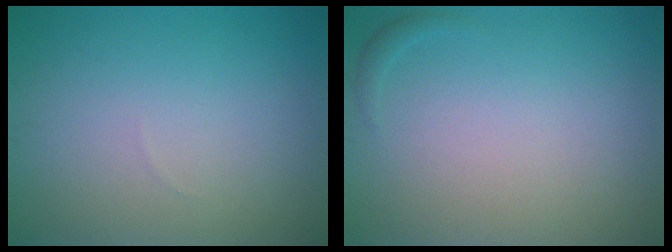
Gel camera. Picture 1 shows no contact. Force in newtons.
{"total": 0.6, "press": 0.6, "slide": 0.1}